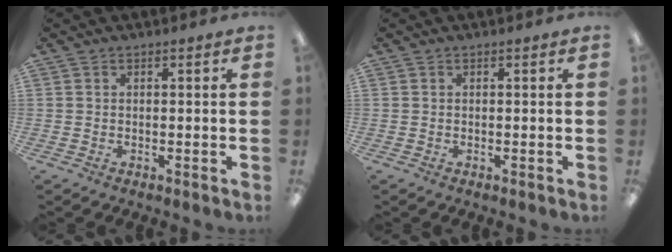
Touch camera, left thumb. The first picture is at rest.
{"total": 0.0}